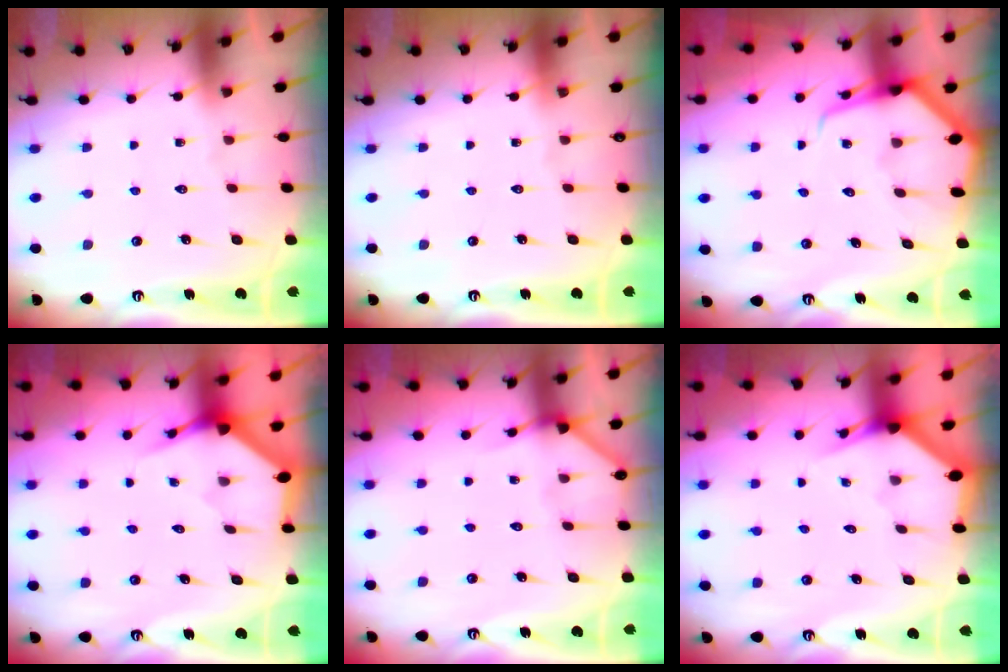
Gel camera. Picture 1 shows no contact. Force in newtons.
{"total": 0.0}
{"total": 6.8, "press": 6.7, "slide": 0.8}
{"total": 3.4, "press": 3.4, "slide": 0.1}
{"total": 3.7, "press": 3.7, "slide": 0.4}
{"total": 2.9, "press": 2.9, "slide": 0.1}